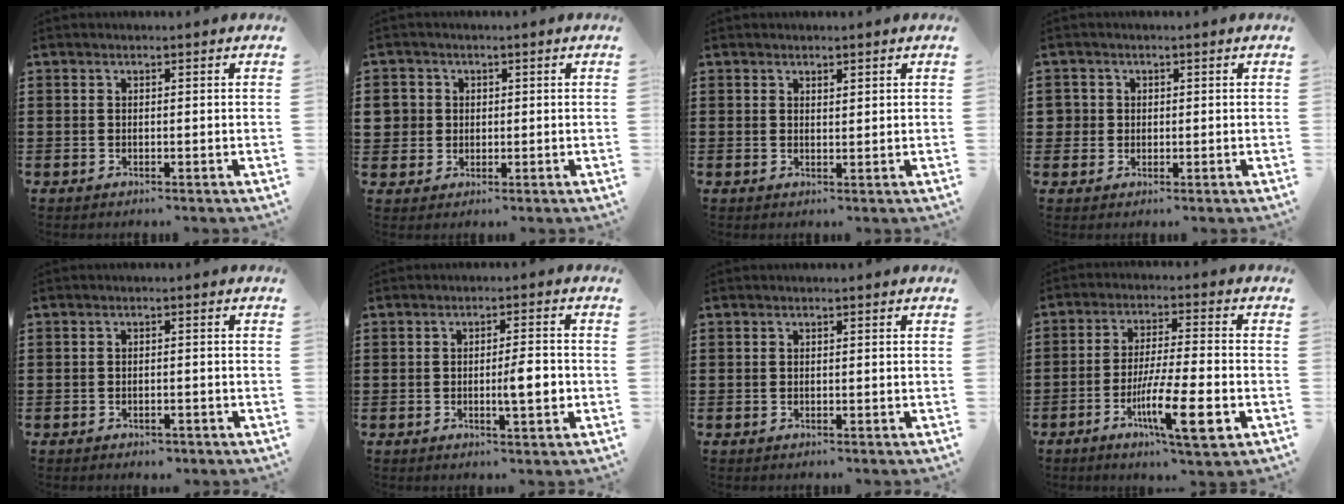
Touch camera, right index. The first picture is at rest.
{"total": 3.4, "force": [0.7, 3.3, 0.6], "torque": [-0.035, 0.009, 0.008]}
{"total": 1.0, "force": [0.9, 0.3, 0.2], "torque": [-0.004, 0.002, 0.017]}
{"total": 2.0, "force": [0.3, 1.9, 0.3], "torque": [-0.015, 0.009, 0.003]}
{"total": 1.2, "force": [-1.1, 0.3, 0.3], "torque": [-0.010, -0.001, -0.022]}
{"total": 4.8, "force": [-0.7, 0.7, 4.7], "torque": [-0.071, -0.003, -0.015]}
{"total": 0.0}
{"total": 11.7, "force": [-4.7, 1.8, 10.5], "torque": [-0.202, -0.010, -0.087]}